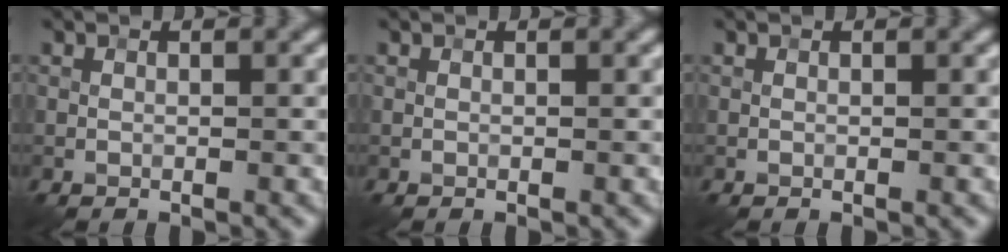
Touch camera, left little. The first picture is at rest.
{"total": 0.0}
{"total": 0.0}